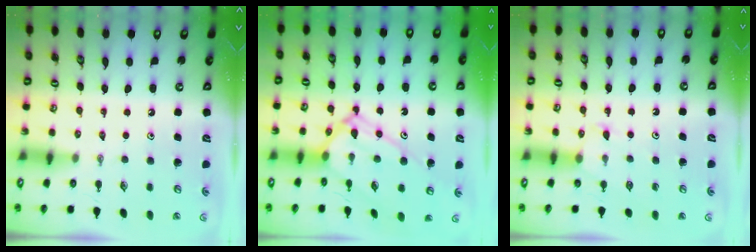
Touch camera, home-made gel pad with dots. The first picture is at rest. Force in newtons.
{"total": 12.4, "press": 12.4, "slide": 1.2}
{"total": 5.6, "press": 5.6, "slide": 0.5}